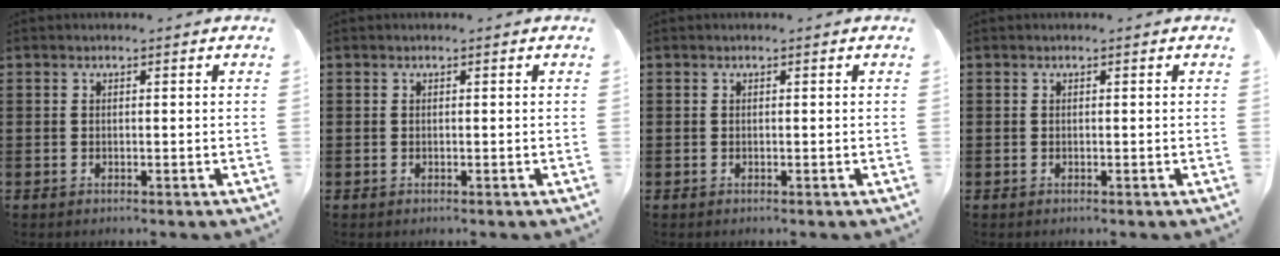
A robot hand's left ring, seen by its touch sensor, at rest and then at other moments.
{"total": 0.0}
{"total": 0.0}
{"total": 0.0}